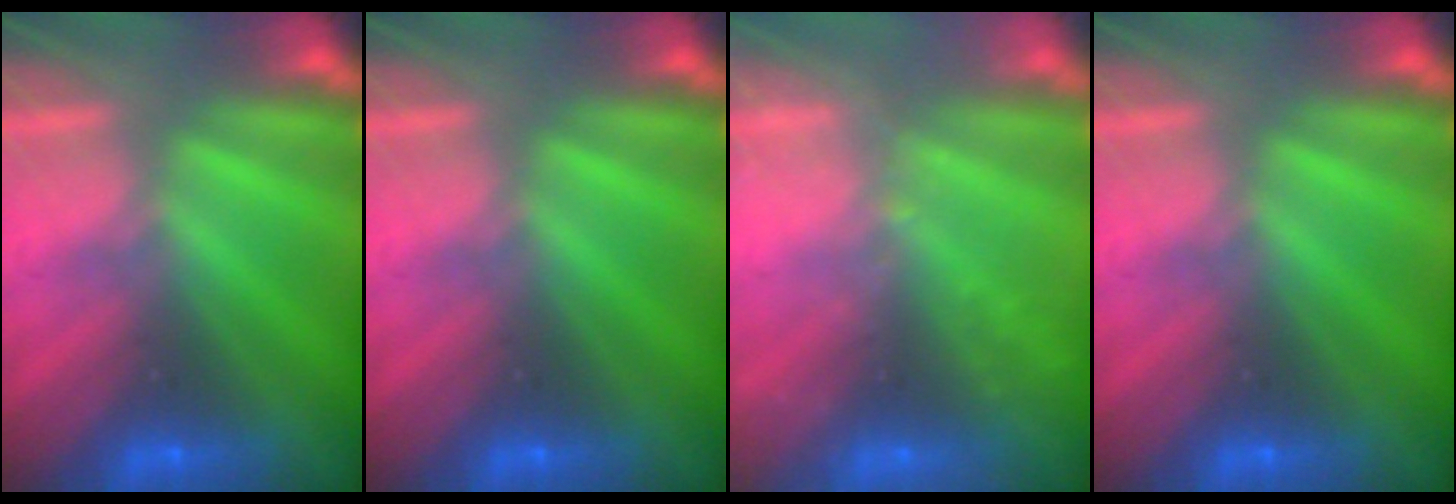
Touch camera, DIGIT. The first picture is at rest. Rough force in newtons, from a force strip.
{"total": 0.0}
{"total": 2.3}
{"total": 0.0}